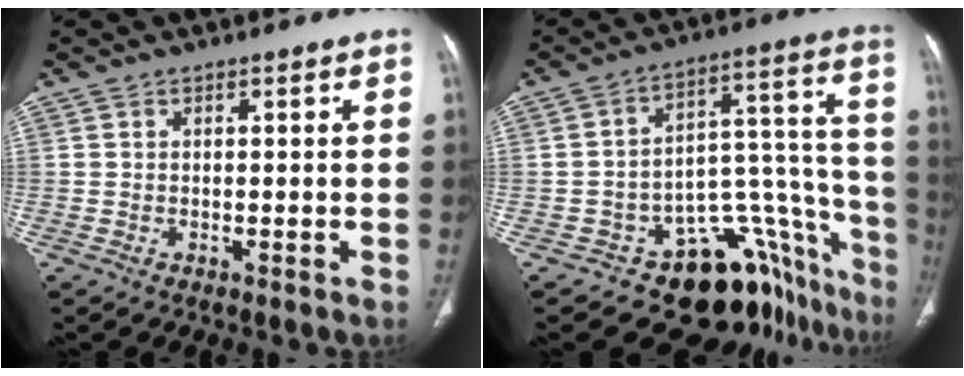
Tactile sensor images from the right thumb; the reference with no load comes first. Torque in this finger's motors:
{"motor_torque": [0.96, -0.81, -0.30, -0.31, 0.13]}